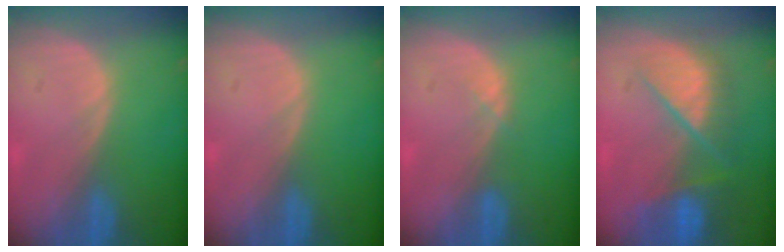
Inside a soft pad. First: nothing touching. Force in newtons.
{"total": 0.0}
{"total": 0.9, "press": 0.9, "slide": 0.3}
{"total": 9.8, "press": 8.3, "slide": 5.2}